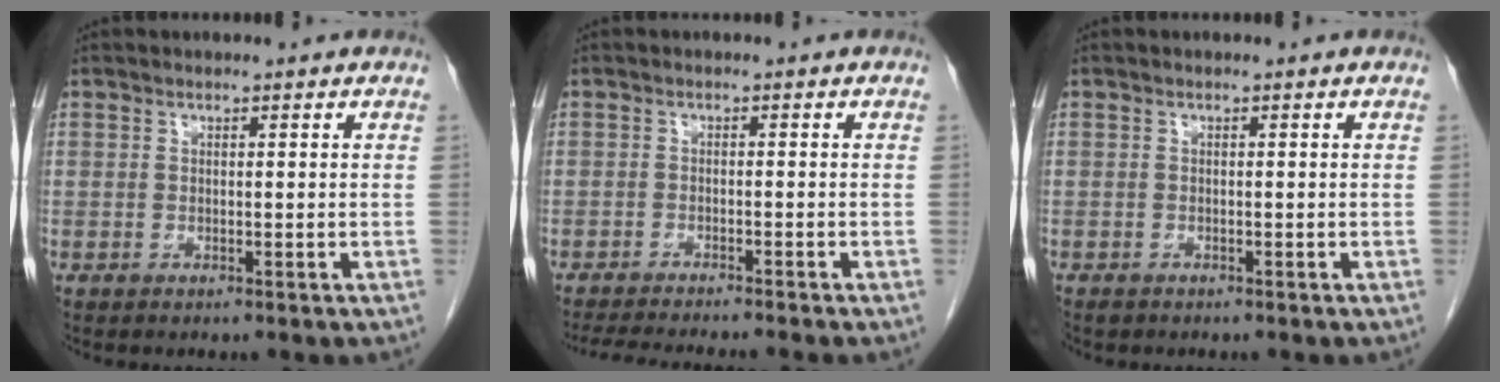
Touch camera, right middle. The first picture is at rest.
{"total": 8.7, "force": [-7.9, -0.2, 3.8], "torque": [-0.042, -0.015, -0.119]}
{"total": 0.5, "force": [-0.4, 0.3, 0.1], "torque": [-0.010, 0.001, -0.008]}